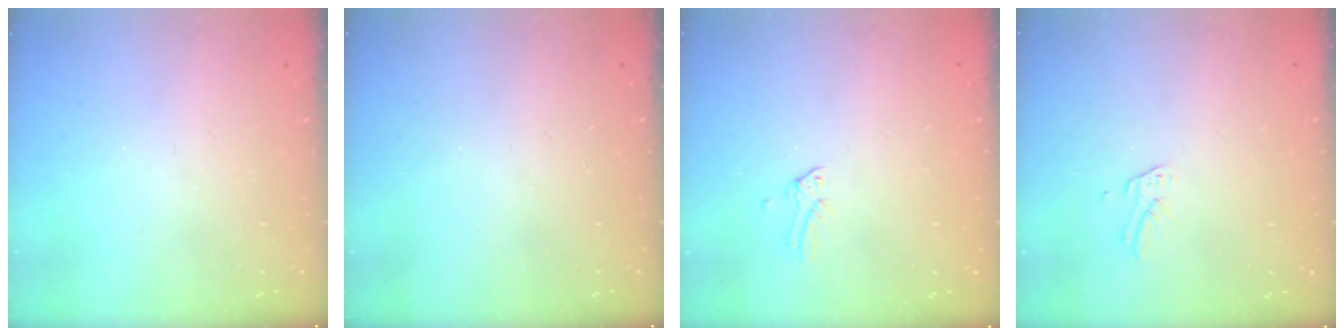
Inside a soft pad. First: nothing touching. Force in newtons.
{"total": 0.0}
{"total": 0.0}
{"total": 2.7, "press": 2.7, "slide": 0.2}